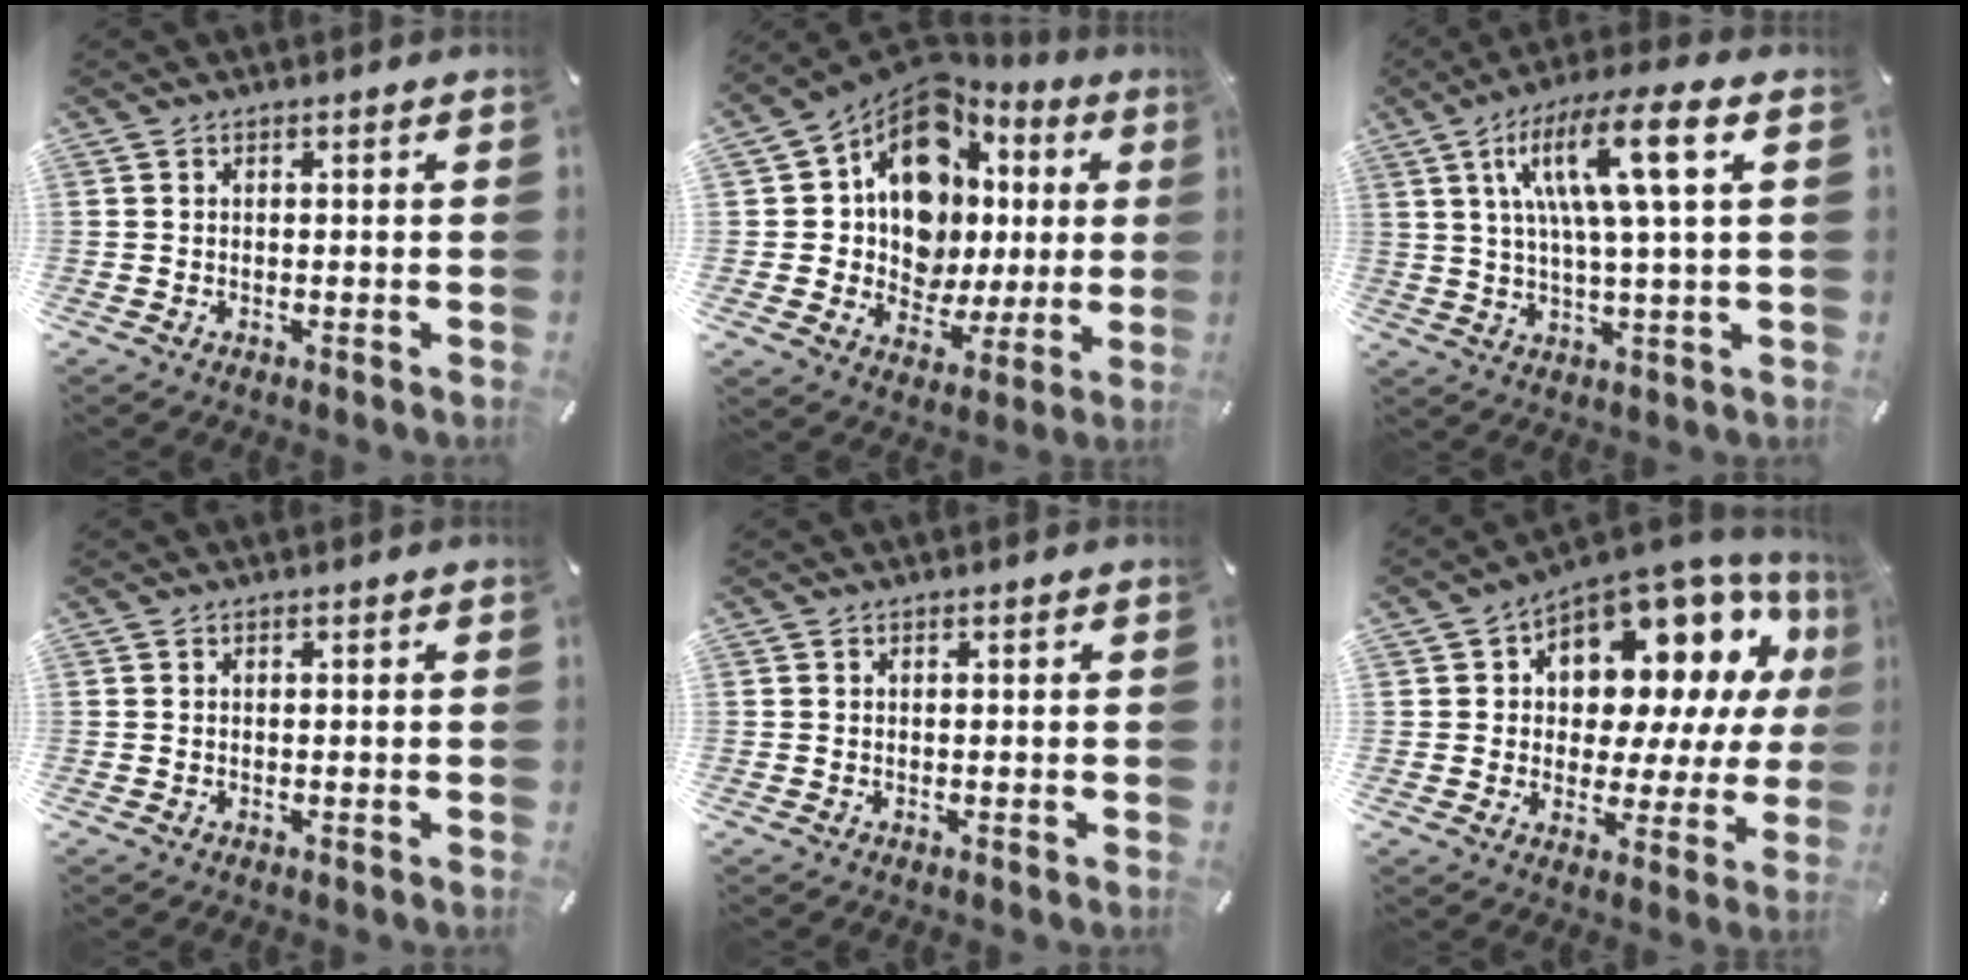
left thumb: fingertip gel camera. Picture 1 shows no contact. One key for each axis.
{"total": 14.2, "fx": 5.1, "fy": 11.2, "fz": 7.1, "tx": -0.131, "ty": -0.055, "tz": 0.095}
{"total": 14.1, "fx": 4.8, "fy": 2.2, "fz": 13.1, "tx": -0.251, "ty": 0.001, "tz": 0.073}
{"total": 0.0}
{"total": 0.0}
{"total": 13.0, "fx": 7.8, "fy": 8.3, "fz": 6.3, "tx": -0.090, "ty": -0.081, "tz": 0.136}